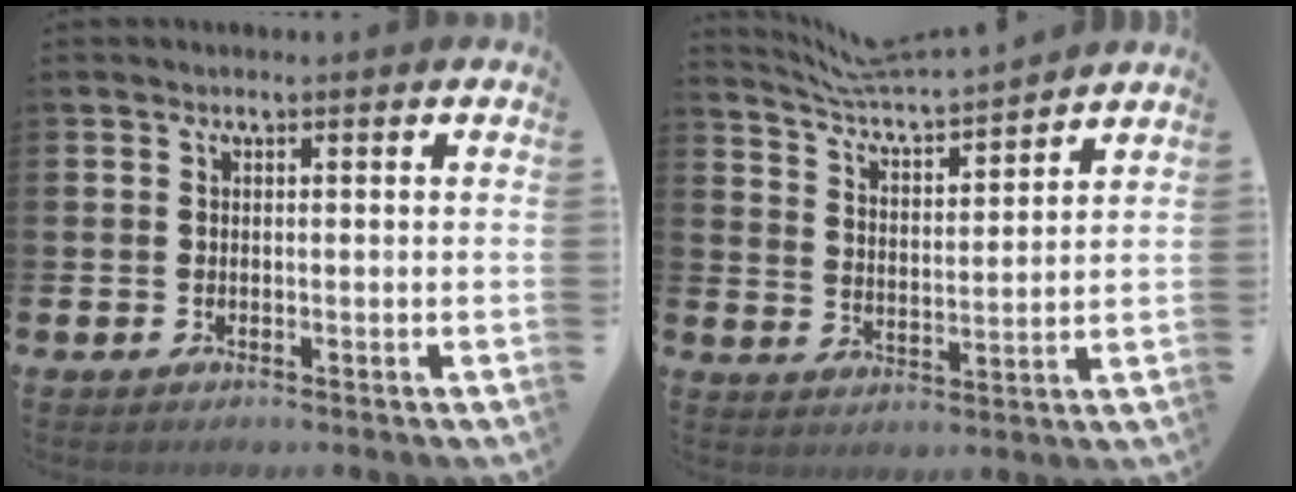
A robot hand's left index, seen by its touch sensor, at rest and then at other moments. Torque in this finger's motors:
{"motor_torque": [-0.19, -0.79, 0.13, 0.04]}